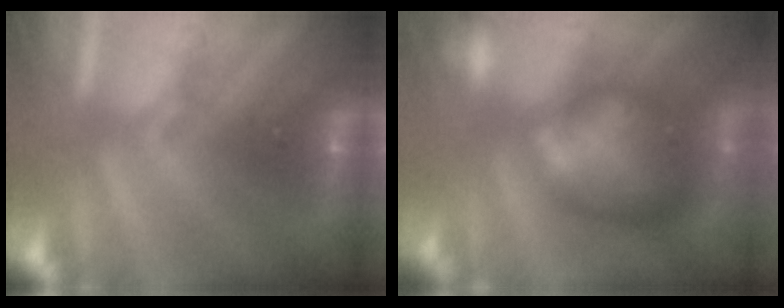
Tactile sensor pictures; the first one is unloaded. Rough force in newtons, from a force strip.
{"total": 9.1}